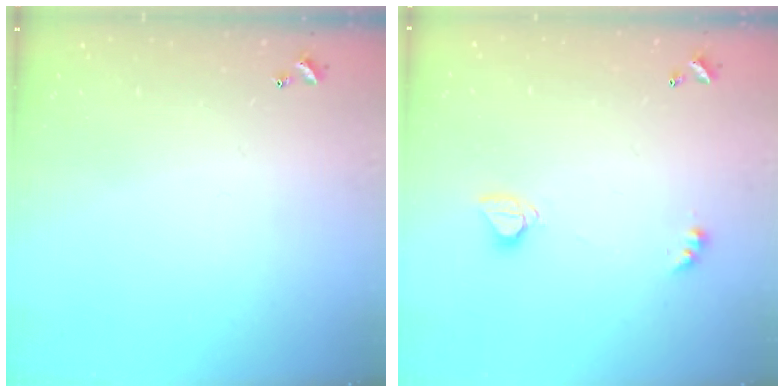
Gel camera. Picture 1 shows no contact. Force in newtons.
{"total": 3.4, "press": 3.3, "slide": 0.2}